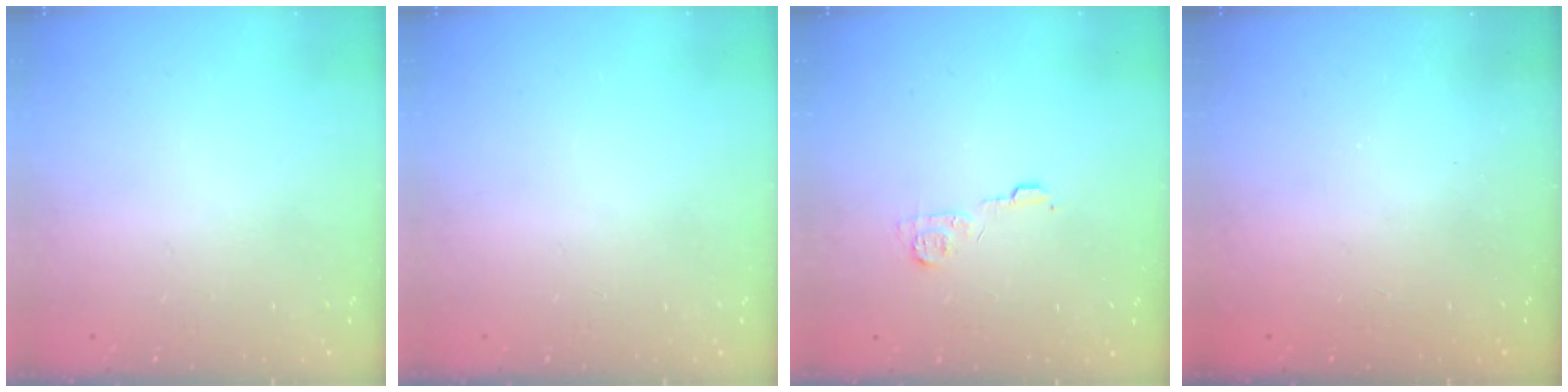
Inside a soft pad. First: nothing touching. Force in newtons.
{"total": 0.0}
{"total": 7.0, "press": 7.0, "slide": 0.6}
{"total": 2.5, "press": 2.4, "slide": 0.8}